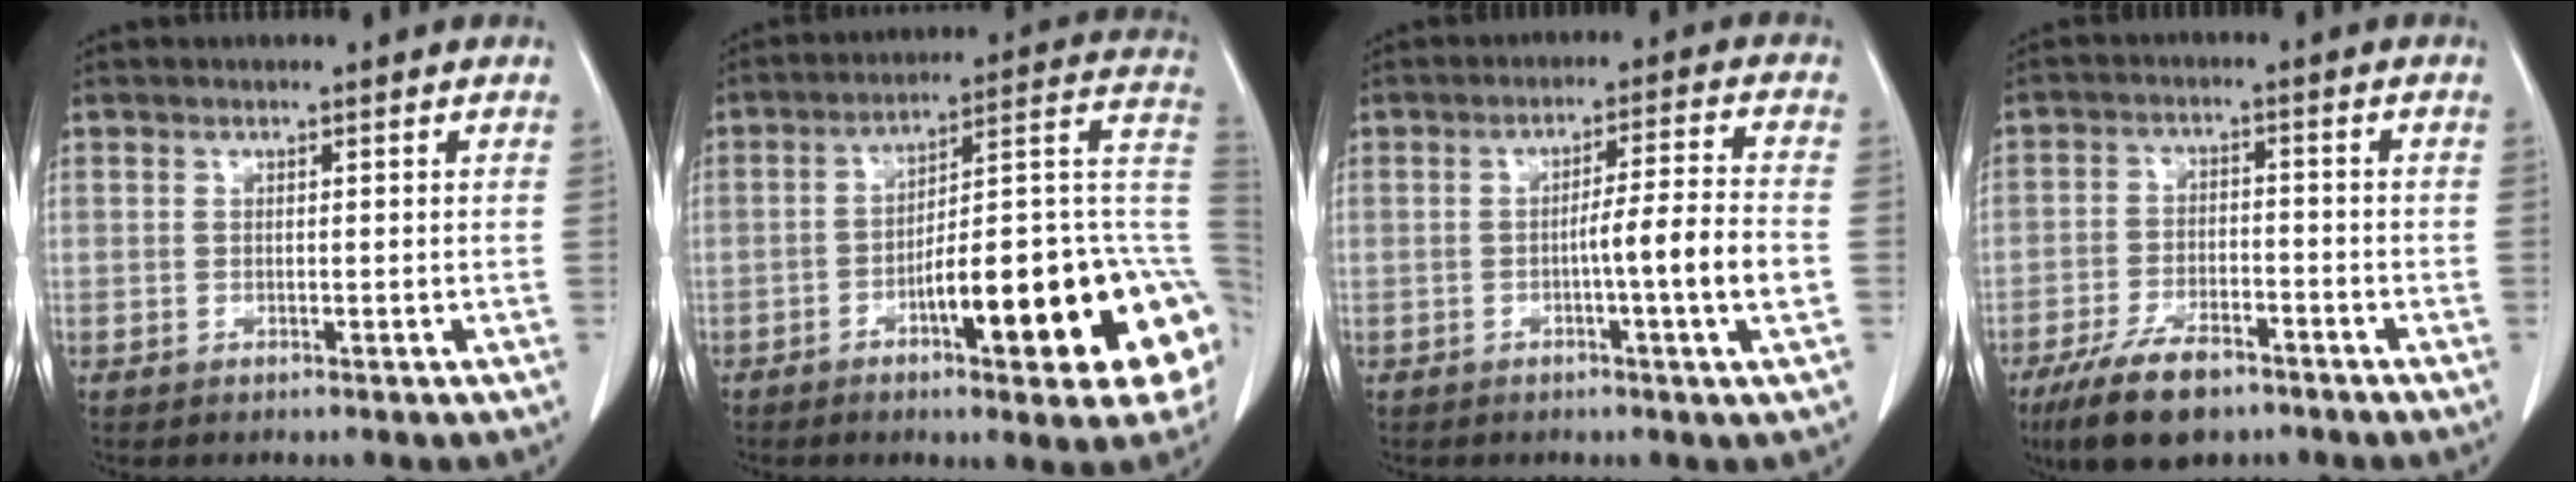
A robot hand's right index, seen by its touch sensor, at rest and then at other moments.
{"total": 22.9, "force": [-6.6, 4.2, 21.5], "torque": [-0.205, 0.025, -0.084]}
{"total": 7.8, "force": [-1.9, -0.9, 7.5], "torque": [-0.114, 0.004, -0.030]}
{"total": 9.5, "force": [-6.6, 3.7, 5.7], "torque": [-0.108, -0.011, -0.116]}